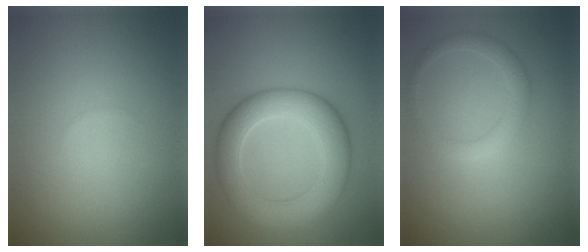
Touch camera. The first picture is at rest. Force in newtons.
{"total": 6.7, "press": 6.7, "slide": 0.0}
{"total": 2.0, "press": 2.0, "slide": 0.1}